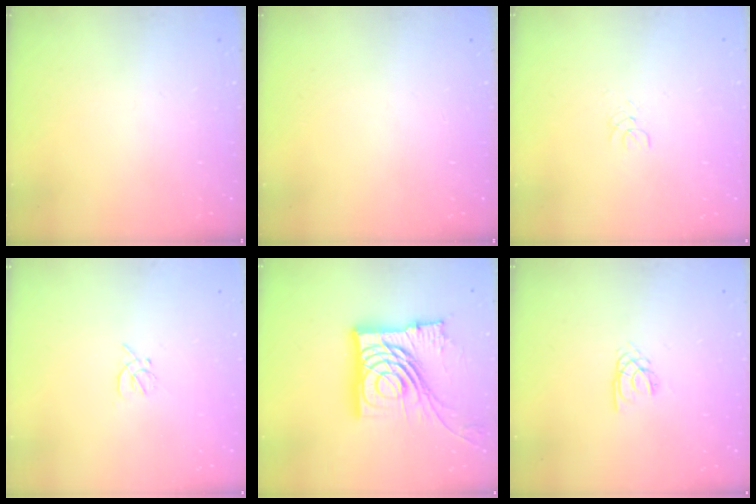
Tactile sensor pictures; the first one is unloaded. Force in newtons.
{"total": 0.0}
{"total": 1.3, "press": 1.3, "slide": 0.1}
{"total": 1.9, "press": 1.8, "slide": 0.5}
{"total": 23.8, "press": 23.6, "slide": 2.4}
{"total": 2.2, "press": 2.2, "slide": 0.3}